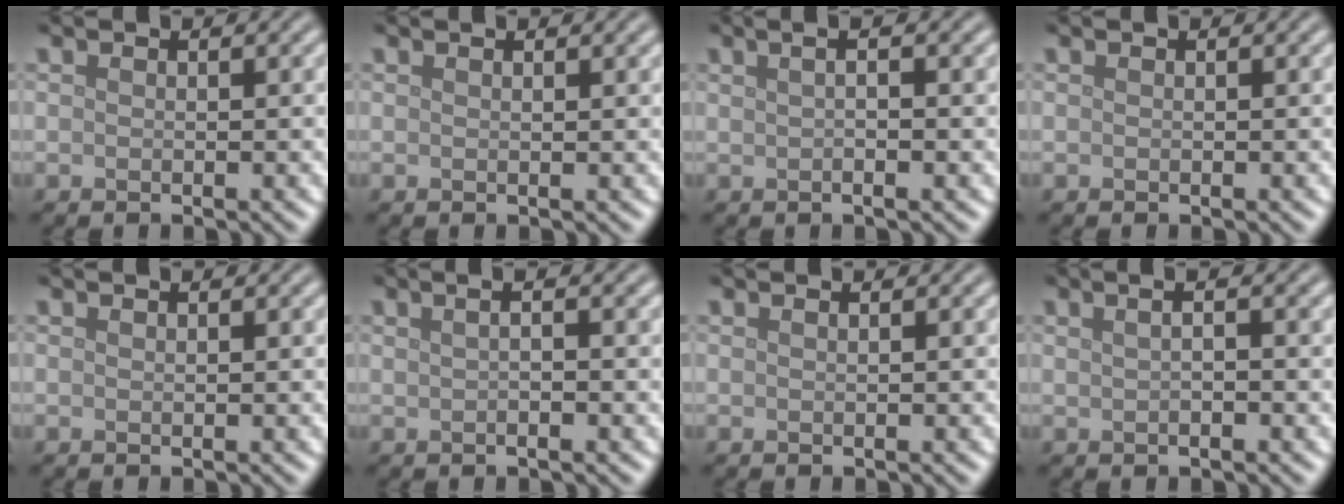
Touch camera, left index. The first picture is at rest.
{"total": 0.9, "force": [0.6, 0.2, 0.6], "torque": [-0.004, 0.004, 0.008]}
{"total": 3.6, "force": [1.1, 1.5, 3.0], "torque": [-0.023, 0.018, -0.004]}
{"total": 0.0}
{"total": 0.0}
{"total": 3.5, "force": [1.1, 1.6, 2.9], "torque": [-0.020, 0.023, -0.008]}
{"total": 0.6, "force": [0.4, 0.2, 0.4], "torque": [-0.002, 0.002, 0.002]}
{"total": 4.1, "force": [1.4, 2.1, 3.3], "torque": [-0.023, 0.032, -0.010]}